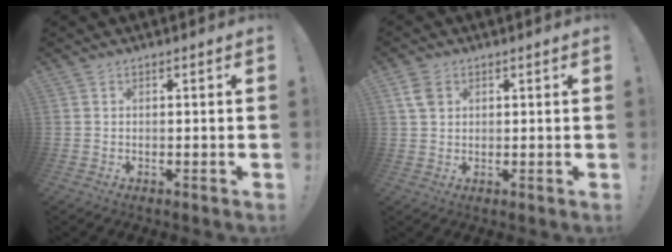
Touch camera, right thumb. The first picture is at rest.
{"total": 4.9, "force": [2.0, 3.5, 2.8], "torque": [-0.042, 0.001, 0.040]}